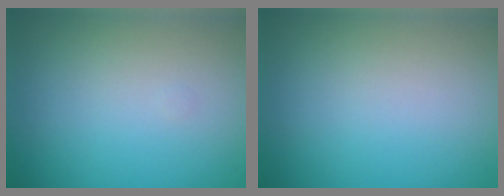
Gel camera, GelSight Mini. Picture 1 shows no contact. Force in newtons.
{"total": 0.0}